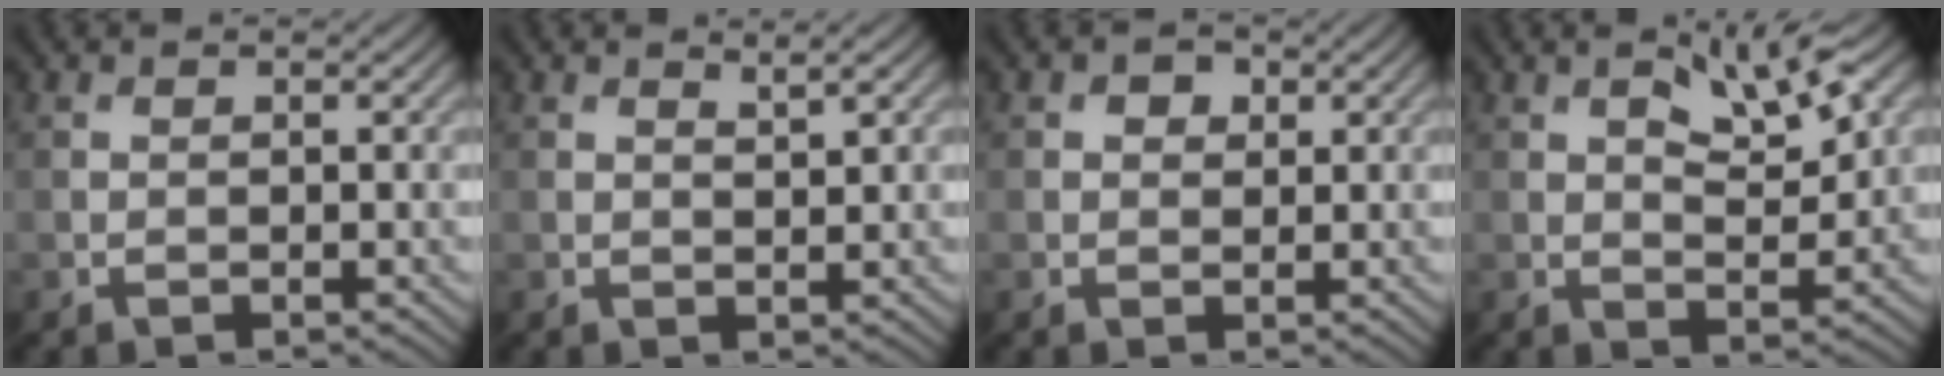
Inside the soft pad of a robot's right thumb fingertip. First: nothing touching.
{"total": 1.6, "force": [1.1, 0.1, 1.2], "torque": [-0.025, 0.002, 0.019]}
{"total": 1.8, "force": [0.8, 1.4, 0.9], "torque": [-0.012, 0.001, 0.008]}
{"total": 6.5, "force": [3.0, 2.3, 5.3], "torque": [-0.087, 0.000, 0.050]}